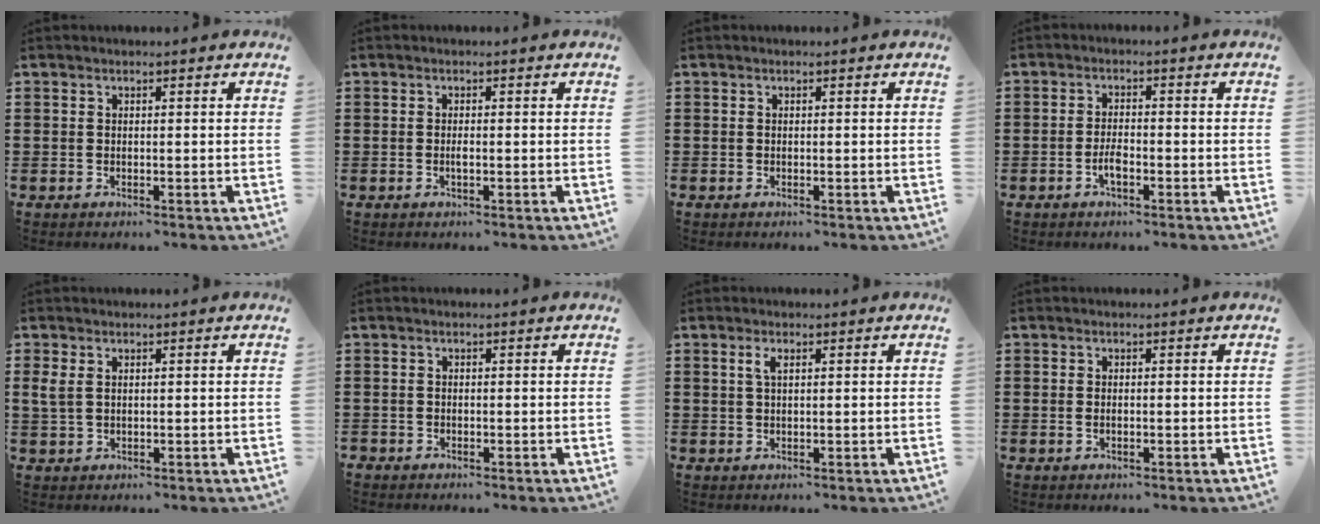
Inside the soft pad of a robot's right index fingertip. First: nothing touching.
{"total": 0.8, "force": [-0.3, 0.2, 0.8], "torque": [-0.022, -0.006, -0.006]}
{"total": 0.0}
{"total": 3.0, "force": [-1.3, 1.2, 2.4], "torque": [-0.059, 0.000, -0.028]}
{"total": 2.2, "force": [0.7, 1.3, 1.7], "torque": [-0.046, 0.001, 0.011]}
{"total": 0.6, "force": [-0.5, 0.2, 0.0], "torque": [0.000, 0.001, -0.012]}
{"total": 1.9, "force": [0.8, 0.7, 1.6], "torque": [-0.035, 0.005, 0.012]}
{"total": 0.7, "force": [-0.1, 0.3, 0.6], "torque": [-0.013, 0.000, -0.003]}